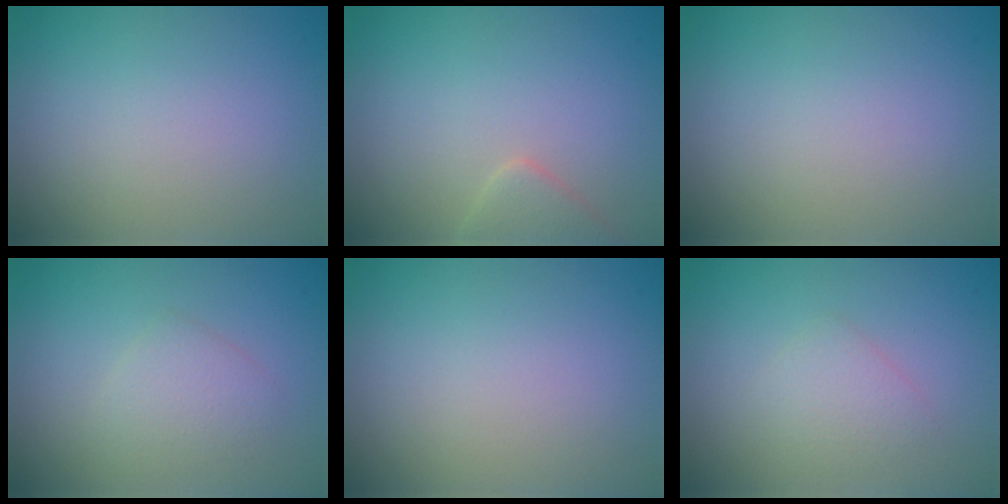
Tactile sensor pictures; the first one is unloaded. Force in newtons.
{"total": 1.9, "press": 1.9, "slide": 0.1}
{"total": 0.0}
{"total": 2.2, "press": 2.2, "slide": 0.1}
{"total": 0.0}
{"total": 1.8, "press": 1.8, "slide": 0.0}